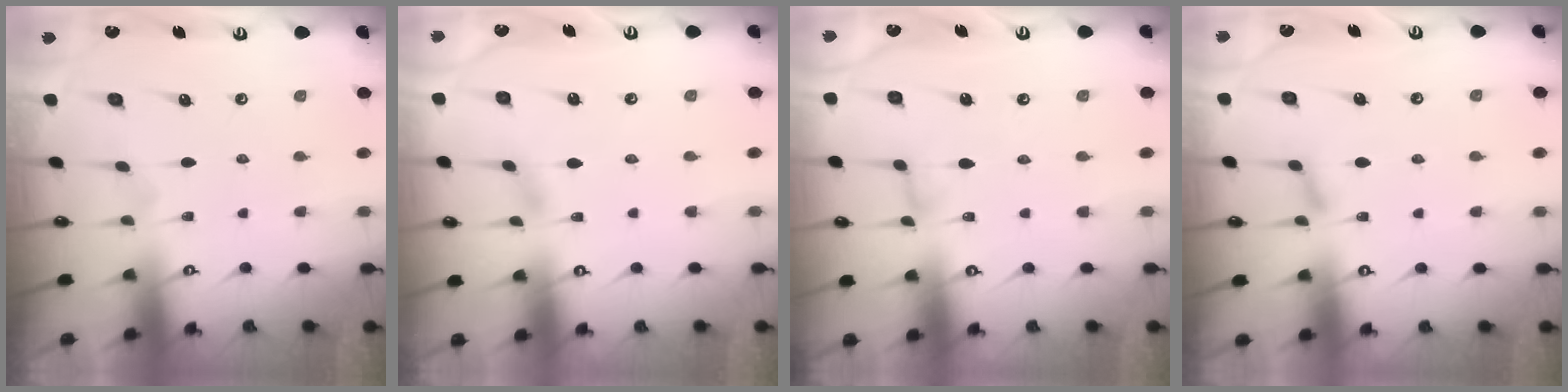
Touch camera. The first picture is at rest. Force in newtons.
{"total": 2.2, "press": 2.2, "slide": 0.3}
{"total": 3.4, "press": 3.4, "slide": 0.3}
{"total": 5.9, "press": 5.9, "slide": 0.6}